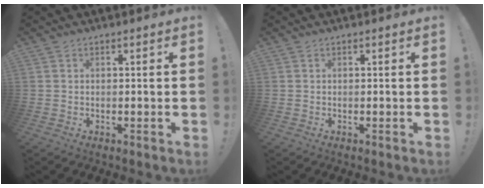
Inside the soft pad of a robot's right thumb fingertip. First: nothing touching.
{"total": 0.0}